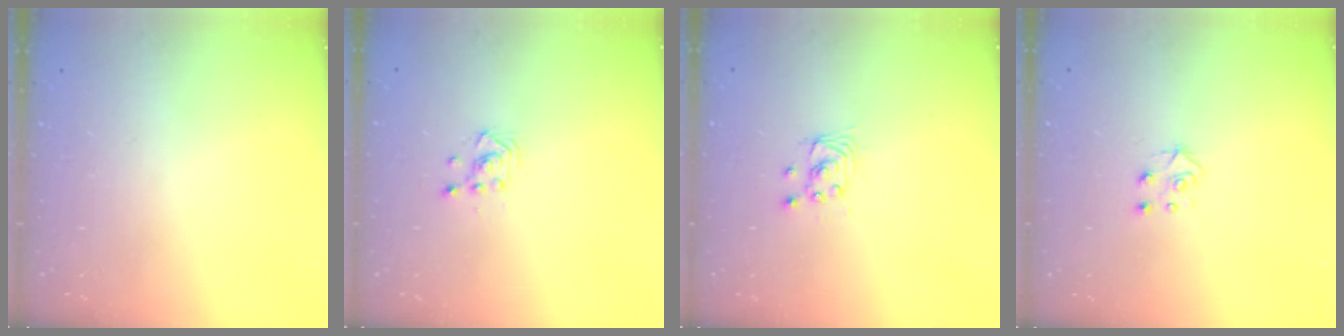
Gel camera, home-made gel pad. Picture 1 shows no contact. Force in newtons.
{"total": 3.0, "press": 3.0, "slide": 0.3}
{"total": 2.8, "press": 2.8, "slide": 0.2}
{"total": 4.3, "press": 4.3, "slide": 0.5}